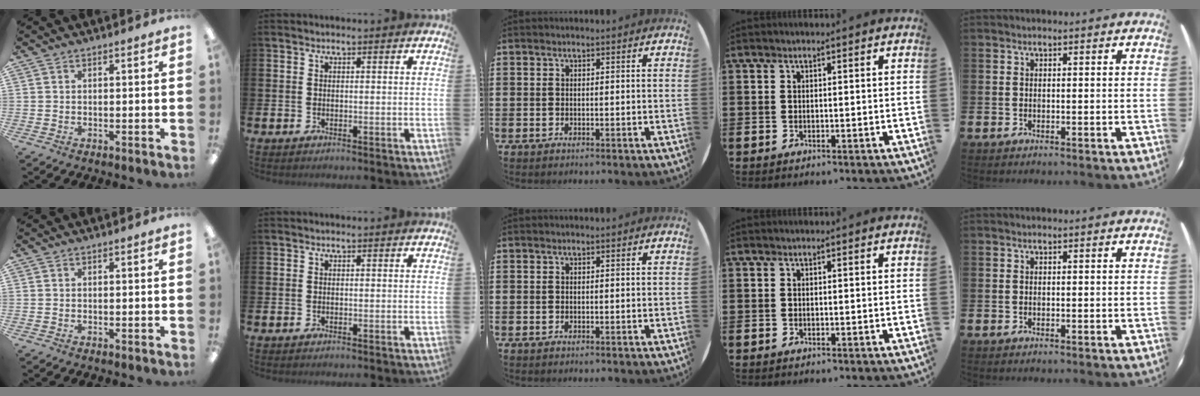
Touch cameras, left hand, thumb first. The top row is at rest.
{}